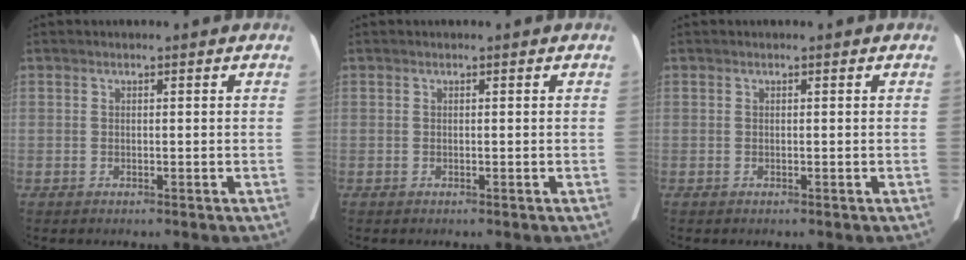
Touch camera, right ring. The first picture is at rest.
{"total": 0.0}
{"total": 0.0}